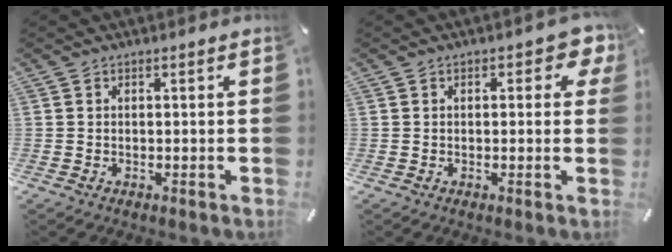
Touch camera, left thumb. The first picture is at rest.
{"total": 4.4, "force": [1.3, 2.2, 3.6], "torque": [-0.048, 0.003, 0.017]}